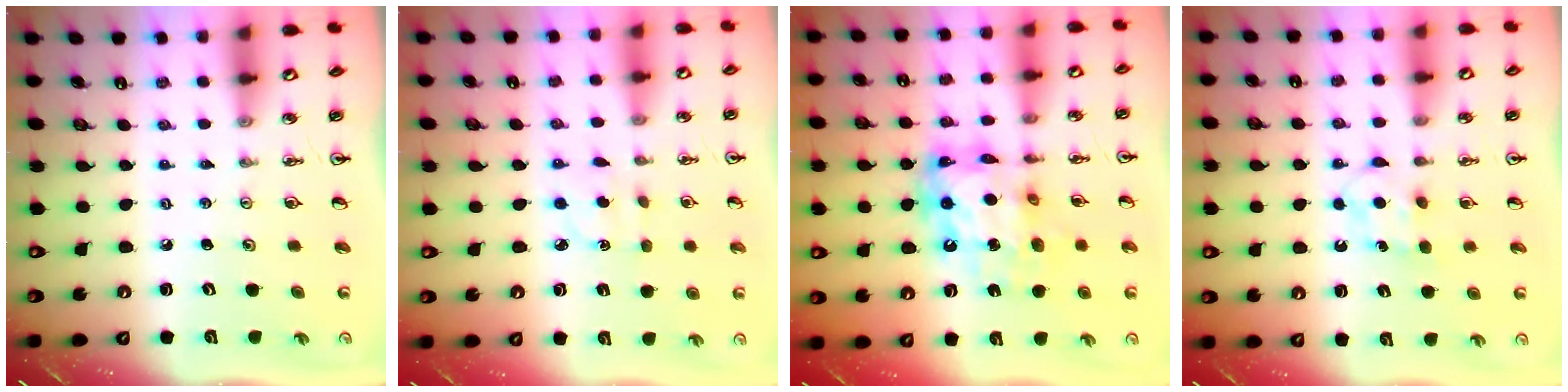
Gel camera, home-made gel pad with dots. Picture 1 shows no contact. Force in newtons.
{"total": 3.0, "press": 2.9, "slide": 0.8}
{"total": 15.4, "press": 15.3, "slide": 1.3}
{"total": 5.7, "press": 5.7, "slide": 0.7}